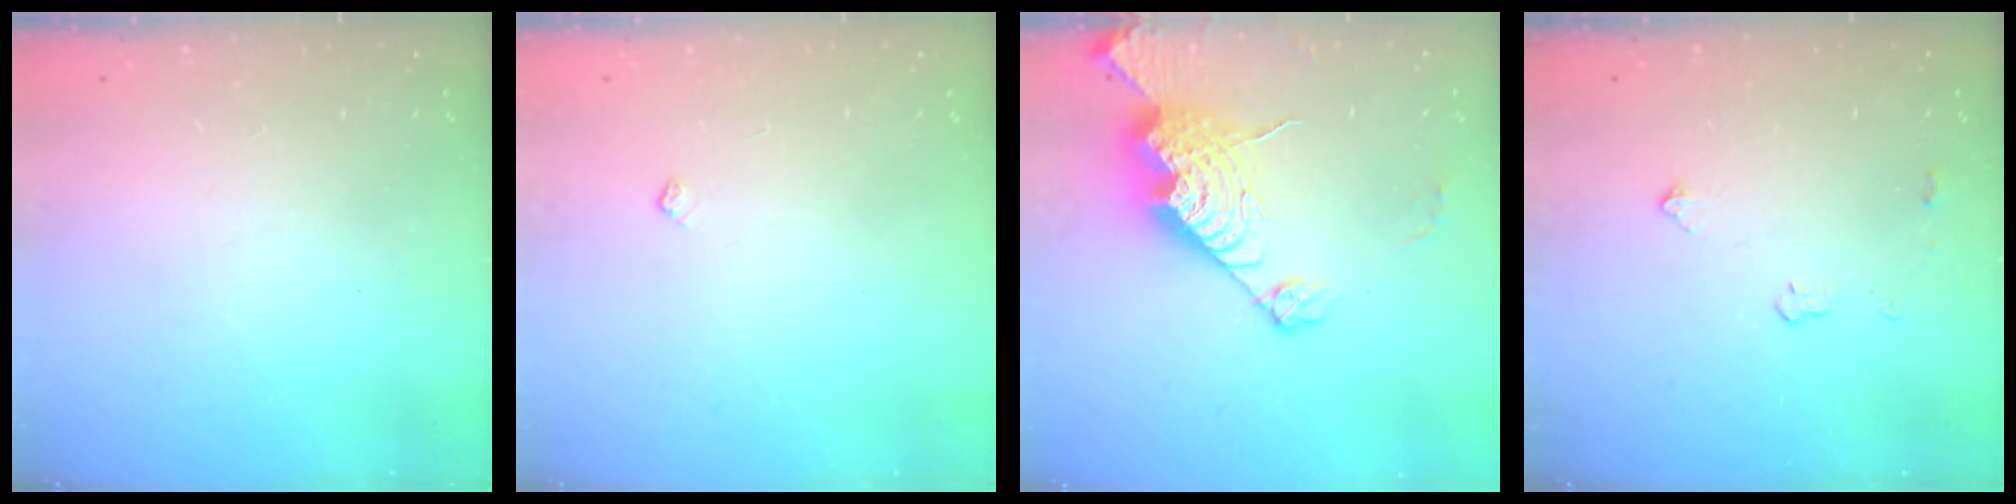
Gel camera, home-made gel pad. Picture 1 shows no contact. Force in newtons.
{"total": 3.6, "press": 3.5, "slide": 0.6}
{"total": 17.6, "press": 17.5, "slide": 1.8}
{"total": 2.9, "press": 2.9, "slide": 0.5}